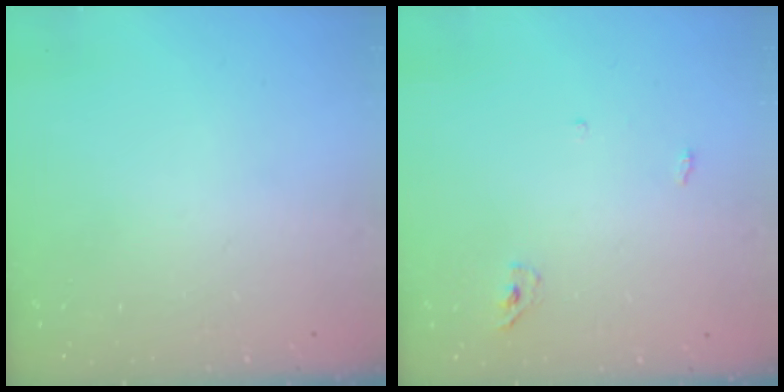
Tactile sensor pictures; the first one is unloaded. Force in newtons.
{"total": 3.3, "press": 3.3, "slide": 0.7}